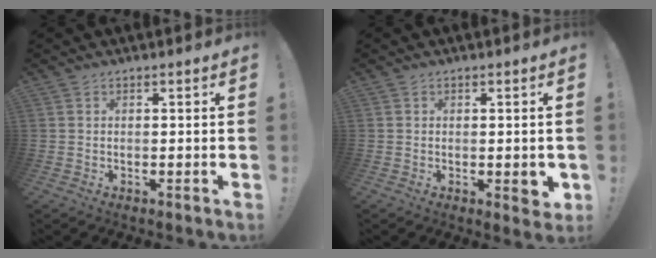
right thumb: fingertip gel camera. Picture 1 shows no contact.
{"total": 3.4, "force": [-0.4, 1.7, 2.9], "torque": [-0.025, 0.001, -0.006]}